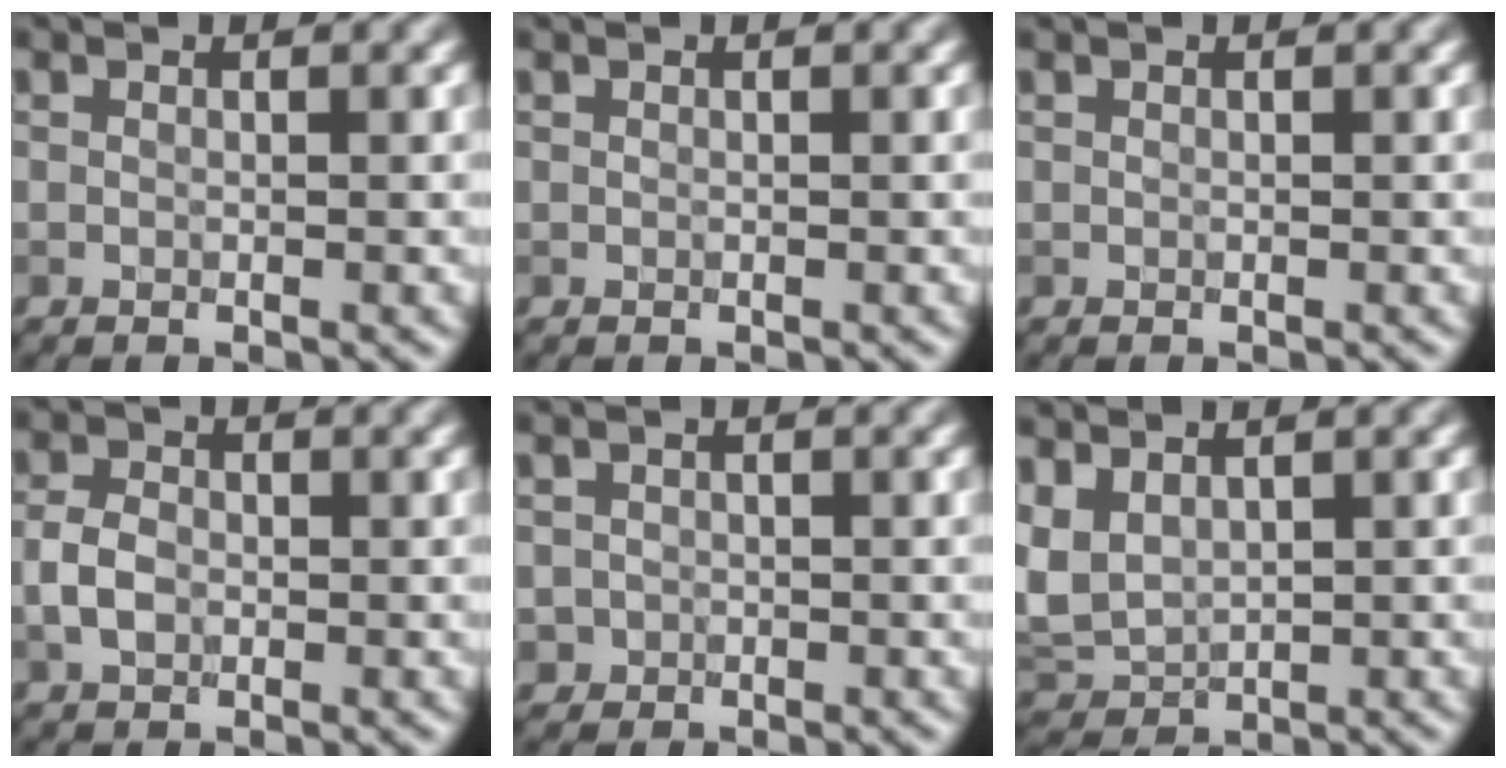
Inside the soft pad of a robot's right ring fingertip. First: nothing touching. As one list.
[{"total": 0.0}, {"total": 0.0}, {"total": 2.4, "force": [-0.6, 1.7, 1.6], "torque": [-0.033, 0.001, -0.016]}, {"total": 1.0, "force": [-0.2, 0.9, -0.1], "torque": [0.014, -0.002, -0.004]}, {"total": 4.0, "force": [1.3, 2.6, 2.7], "torque": [-0.074, 0.004, 0.030]}]